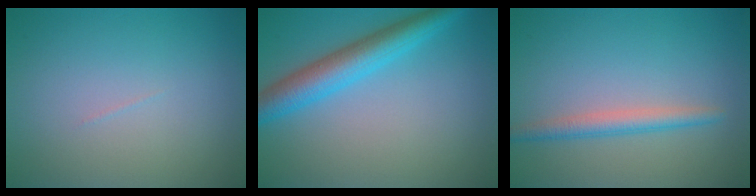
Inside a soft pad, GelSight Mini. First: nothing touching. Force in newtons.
{"total": 5.2, "press": 5.2, "slide": 0.2}
{"total": 2.3, "press": 2.3, "slide": 0.1}